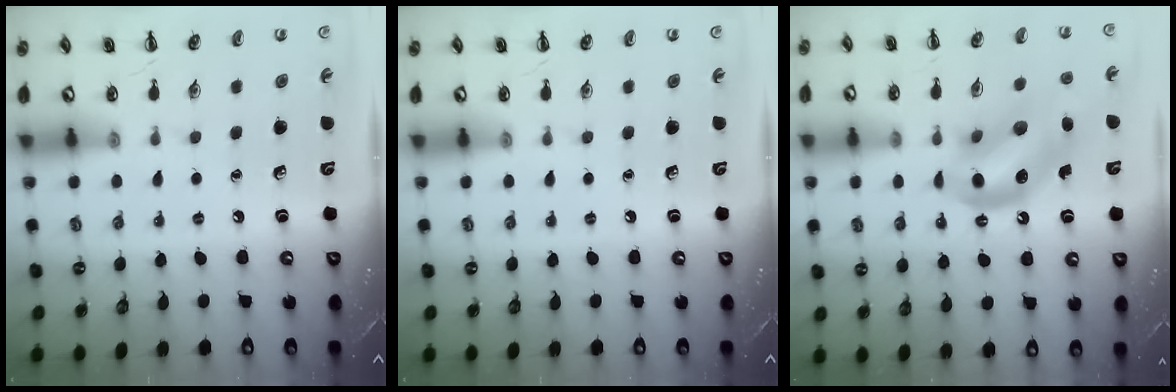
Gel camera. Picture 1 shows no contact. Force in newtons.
{"total": 0.0}
{"total": 12.8, "press": 12.4, "slide": 3.2}